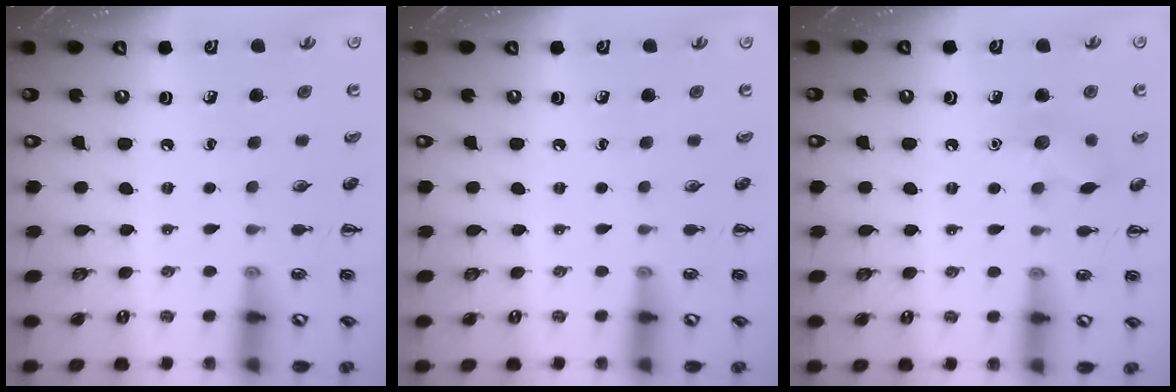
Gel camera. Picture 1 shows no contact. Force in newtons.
{"total": 0.0}
{"total": 7.8, "press": 7.7, "slide": 1.3}